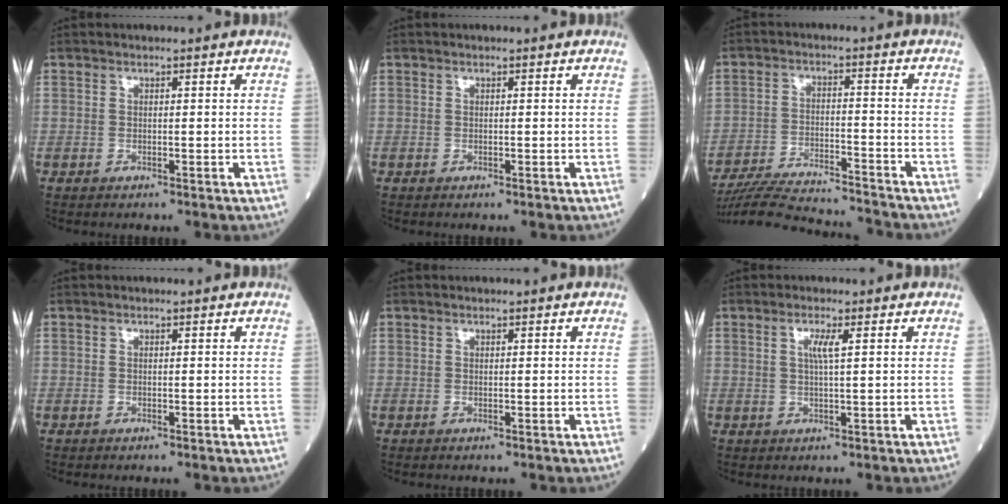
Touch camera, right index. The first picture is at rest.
{"total": 0.0}
{"total": 14.3, "force": [-13.8, 1.1, 3.9], "torque": [-0.071, -0.003, -0.216]}
{"total": 0.0}
{"total": 0.0}
{"total": 2.4, "force": [0.7, -0.1, 2.3], "torque": [-0.048, -0.003, 0.013]}